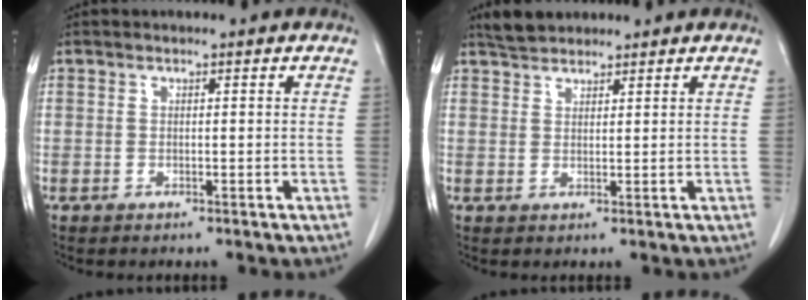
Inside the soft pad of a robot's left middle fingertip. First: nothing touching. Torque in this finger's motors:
{"motor_torque": [0.01, -0.02, -0.02, 0.00]}